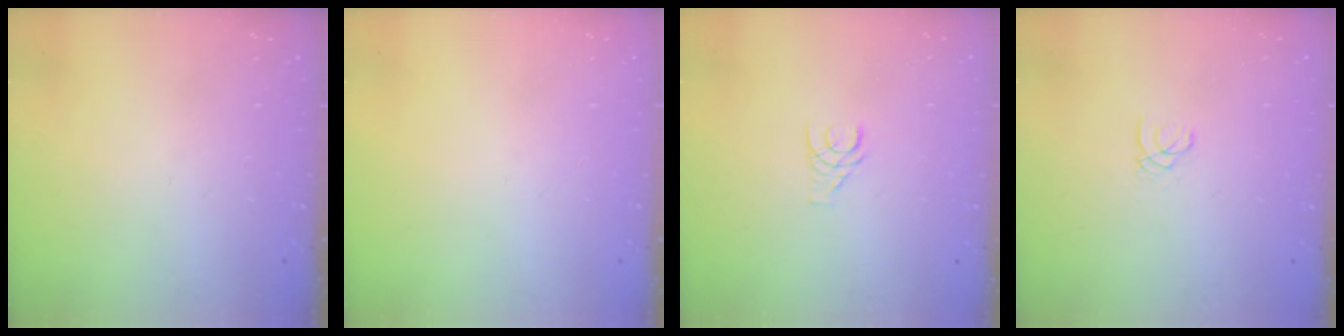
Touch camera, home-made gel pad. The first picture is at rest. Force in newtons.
{"total": 0.0}
{"total": 3.6, "press": 3.6, "slide": 0.4}
{"total": 1.0, "press": 1.0, "slide": 0.1}